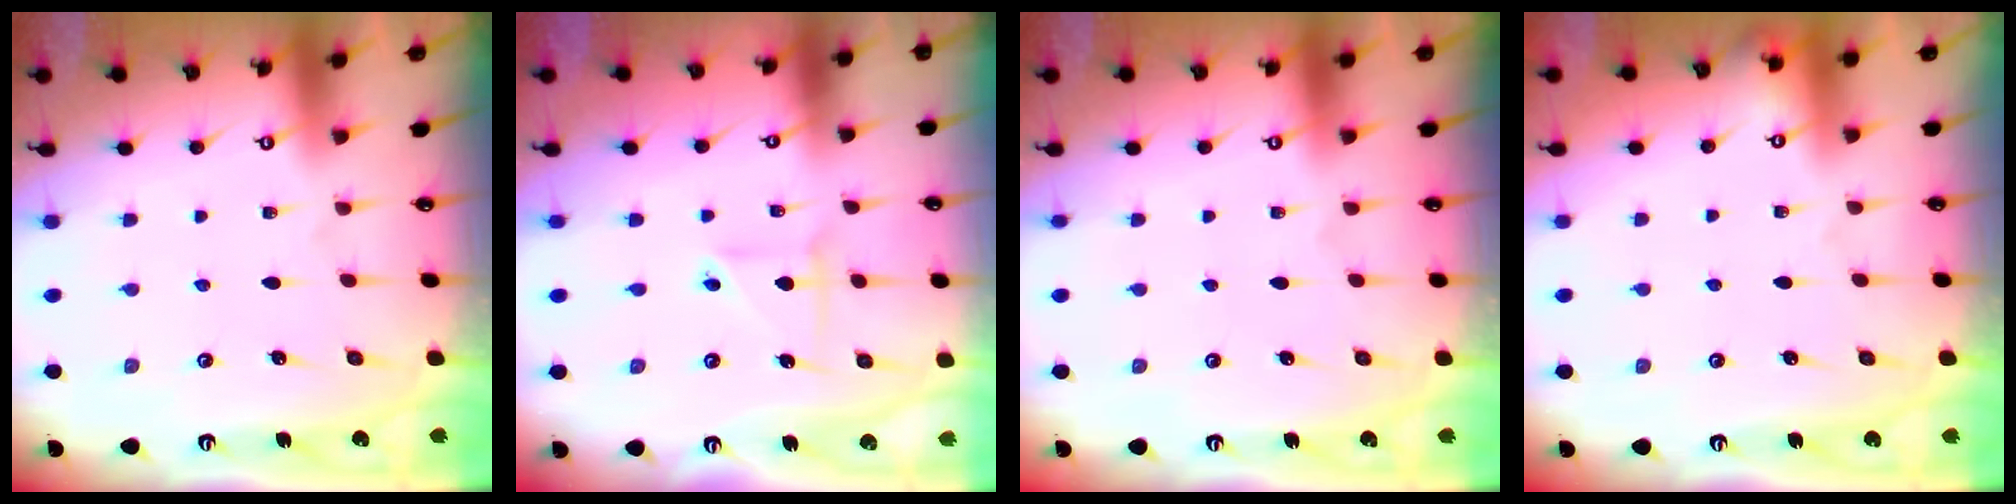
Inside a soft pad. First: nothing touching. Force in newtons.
{"total": 3.1, "press": 3.0, "slide": 0.6}
{"total": 0.0}
{"total": 0.0}